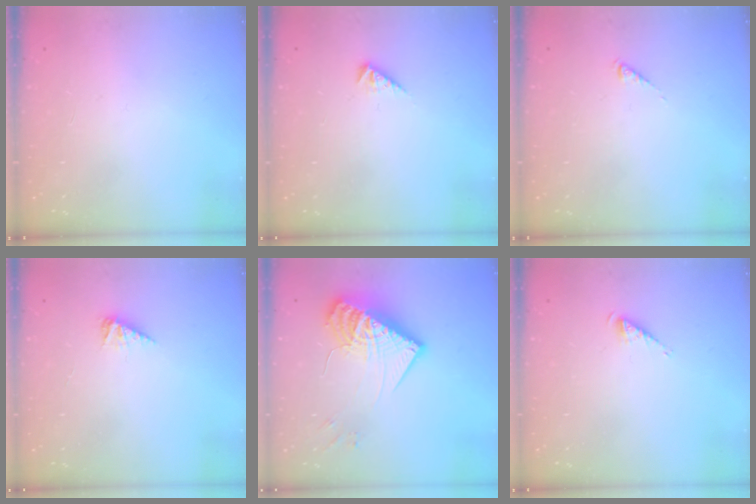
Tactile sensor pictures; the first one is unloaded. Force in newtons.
{"total": 2.7, "press": 2.7, "slide": 0.6}
{"total": 0.0}
{"total": 2.5, "press": 2.5, "slide": 0.4}
{"total": 15.1, "press": 15.1, "slide": 0.6}
{"total": 2.7, "press": 2.7, "slide": 0.4}